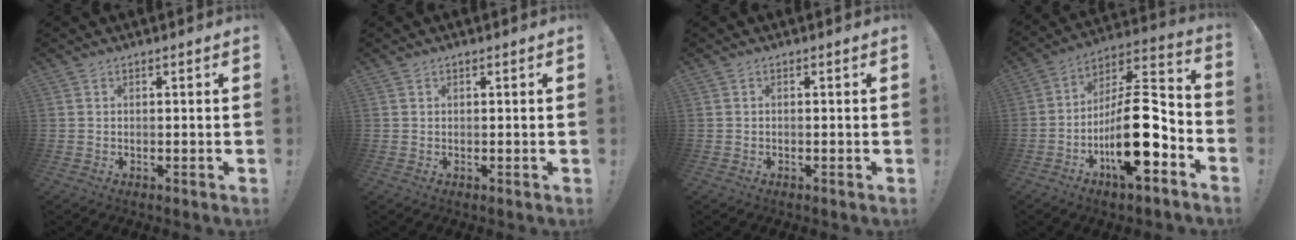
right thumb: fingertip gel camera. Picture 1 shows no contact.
{"total": 0.0}
{"total": 0.0}
{"total": 20.7, "force": [-6.7, 7.7, 18.0], "torque": [-0.312, 0.038, -0.106]}